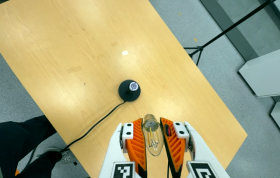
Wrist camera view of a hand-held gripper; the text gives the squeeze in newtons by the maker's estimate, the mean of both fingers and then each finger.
{"total": 22.9, "left": 23.8, "right": 22.1}